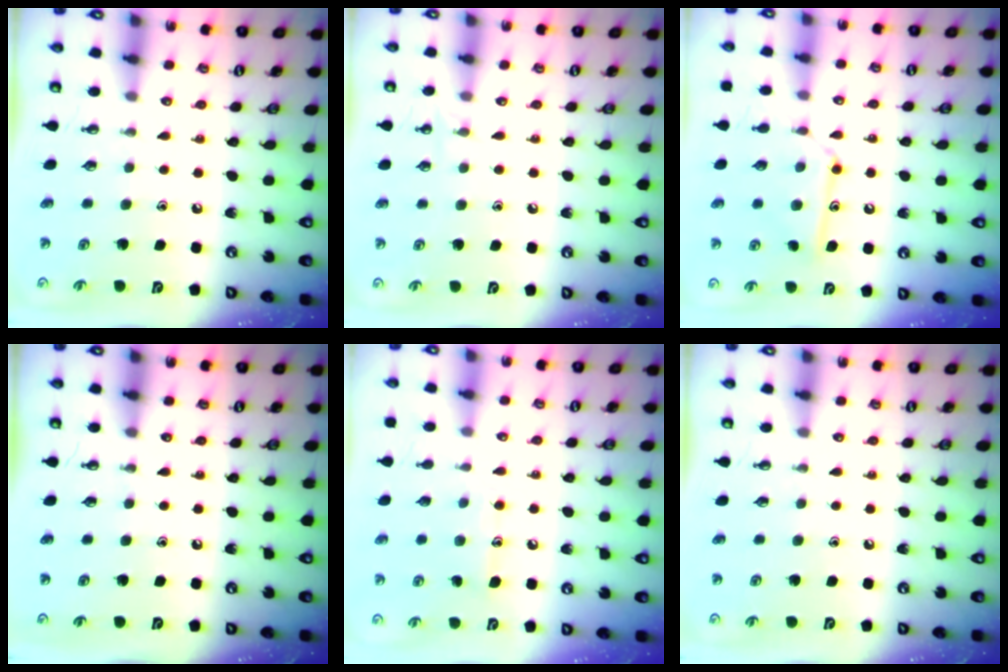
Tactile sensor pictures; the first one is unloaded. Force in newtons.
{"total": 3.8, "press": 3.7, "slide": 0.5}
{"total": 12.9, "press": 12.9, "slide": 0.8}
{"total": 0.0}
{"total": 8.2, "press": 8.1, "slide": 0.7}
{"total": 0.0}